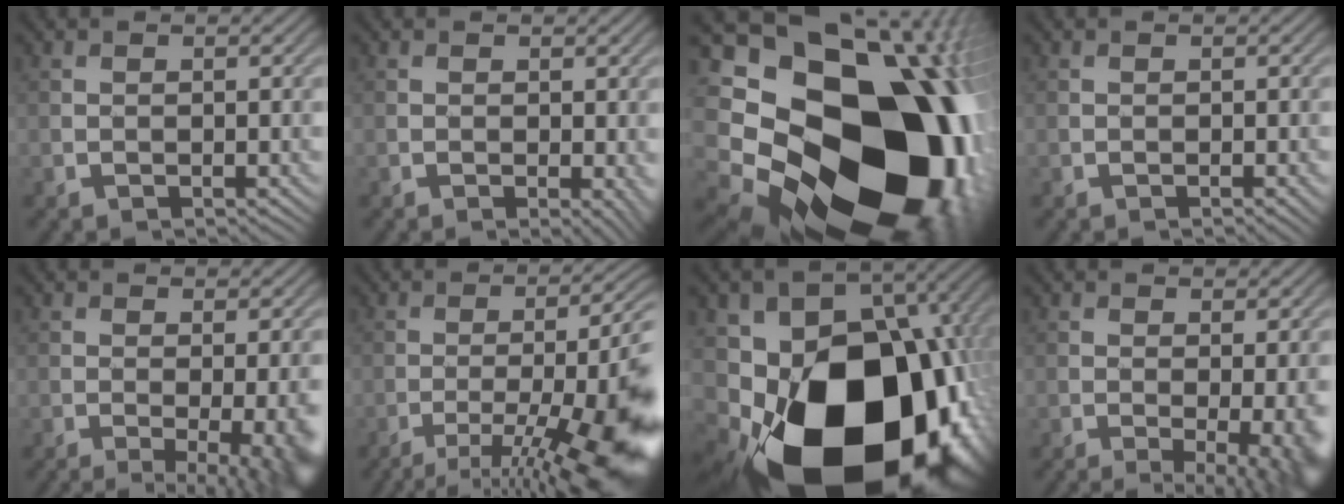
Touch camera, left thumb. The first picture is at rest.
{"total": 1.9, "force": [-0.4, 0.9, 1.5], "torque": [-0.016, -0.011, 0.001]}
{"total": 23.7, "force": [-4.0, 18.9, 13.7], "torque": [-0.259, -0.048, -0.096]}
{"total": 0.9, "force": [-0.3, 0.4, 0.7], "torque": [-0.008, -0.004, -0.002]}
{"total": 7.0, "force": [-2.5, 1.7, 6.3], "torque": [-0.070, -0.021, -0.024]}
{"total": 15.2, "force": [-7.1, 3.7, 13.0], "torque": [-0.181, -0.008, -0.111]}
{"total": 21.3, "force": [-6.9, 15.3, 13.1], "torque": [-0.249, -0.072, -0.080]}
{"total": 5.6, "force": [-1.9, 1.2, 5.2], "torque": [-0.065, -0.020, -0.017]}